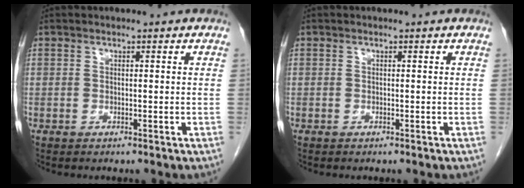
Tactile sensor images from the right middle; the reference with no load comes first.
{"total": 0.0}